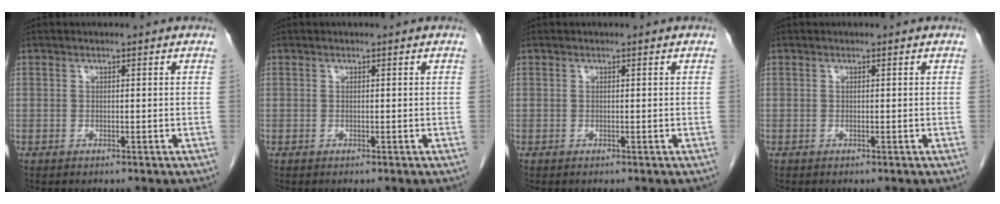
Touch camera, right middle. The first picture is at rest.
{"total": 0.0}
{"total": 0.0}
{"total": 0.0}